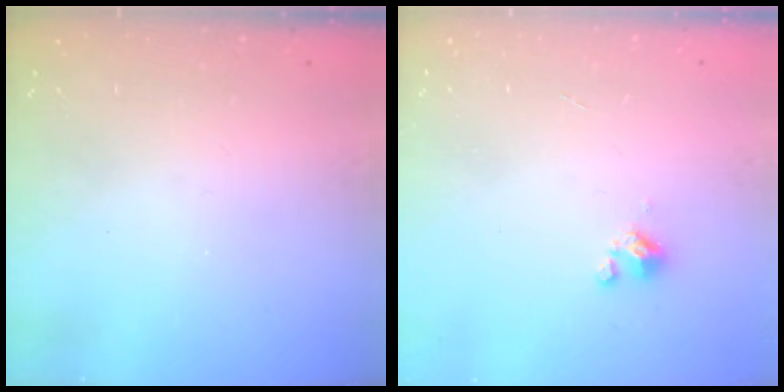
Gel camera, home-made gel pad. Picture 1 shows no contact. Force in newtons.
{"total": 0.9, "press": 0.9, "slide": 0.2}